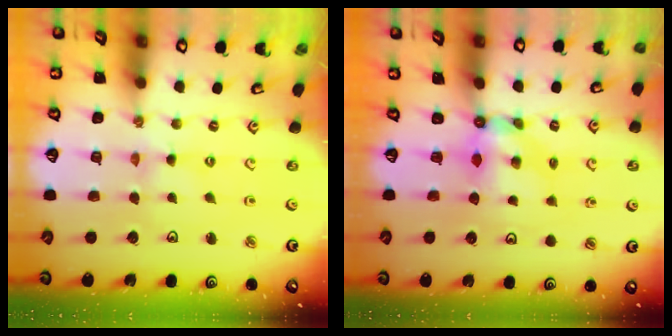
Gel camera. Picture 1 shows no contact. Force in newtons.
{"total": 5.1, "press": 5.1, "slide": 0.3}